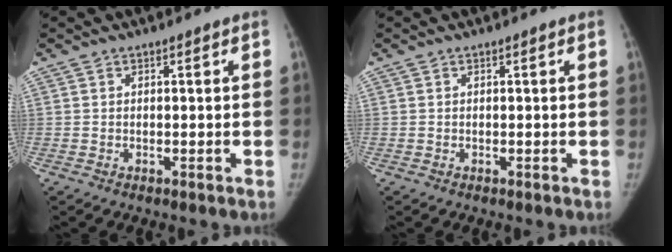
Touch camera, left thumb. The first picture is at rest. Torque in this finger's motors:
{"motor_torque": [0.03, -0.01, 0.23, -0.14, 0.03]}